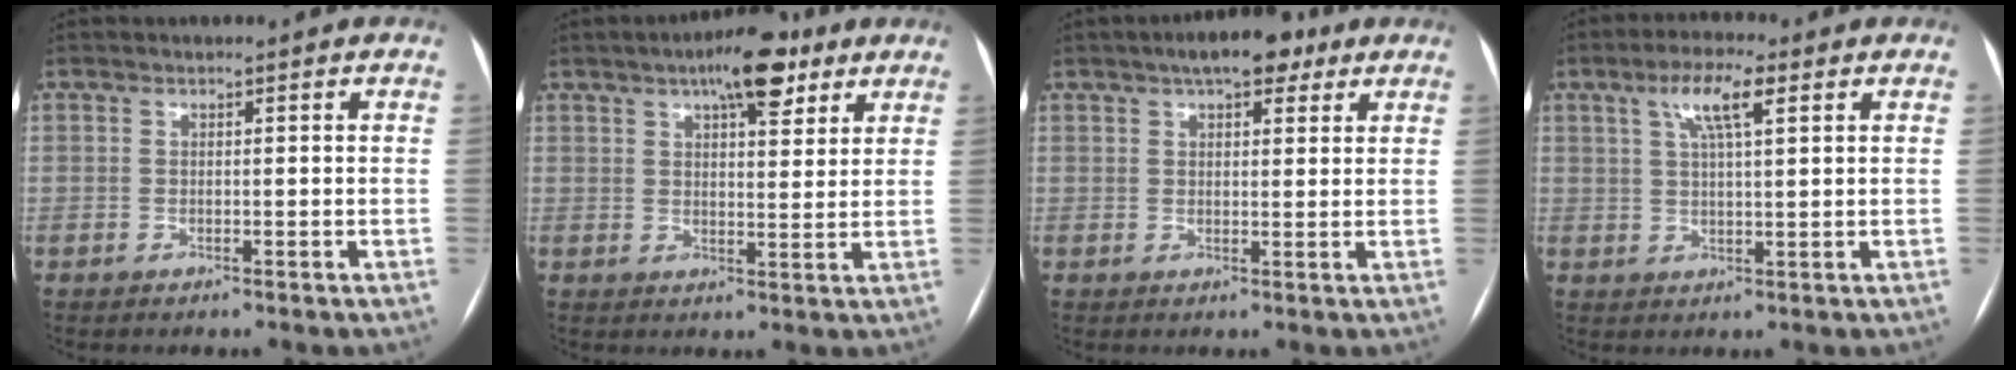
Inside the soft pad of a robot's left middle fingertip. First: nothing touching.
{"total": 9.2, "force": [5.7, 3.0, 6.6], "torque": [-0.095, 0.014, 0.080]}
{"total": 7.6, "force": [4.9, 2.9, 5.1], "torque": [-0.076, 0.020, 0.069]}
{"total": 6.5, "force": [3.0, 1.1, 5.6], "torque": [-0.109, 0.014, 0.053]}